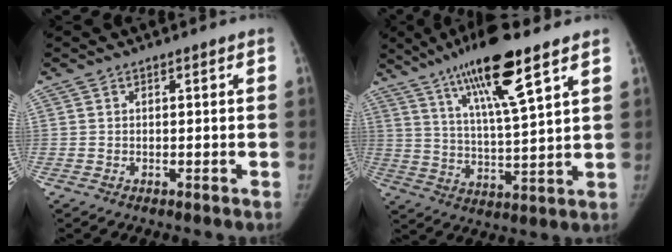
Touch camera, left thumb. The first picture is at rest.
{"total": 15.5, "force": [9.2, 2.3, 12.2], "torque": [-0.211, -0.038, 0.166]}